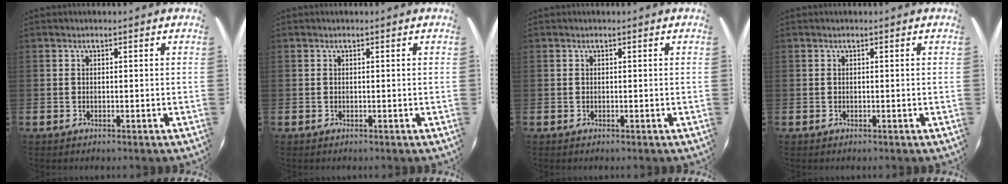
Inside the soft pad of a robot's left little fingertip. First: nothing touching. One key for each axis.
{"total": 0.0}
{"total": 0.0}
{"total": 0.0}